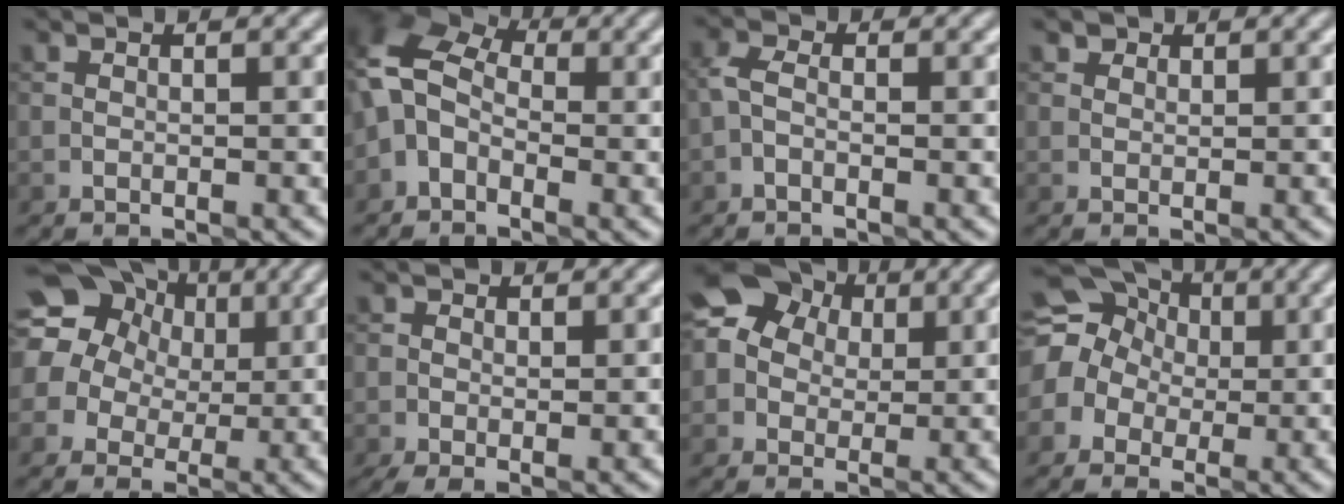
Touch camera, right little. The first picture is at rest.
{"total": 5.5, "force": [-0.7, 4.0, 3.6], "torque": [-0.058, 0.018, -0.029]}
{"total": 1.8, "force": [-0.5, 1.1, 1.3], "torque": [-0.031, 0.009, -0.015]}
{"total": 1.2, "force": [1.0, 0.7, 0.4], "torque": [-0.001, 0.000, 0.003]}
{"total": 14.0, "force": [6.2, 11.4, 5.2], "torque": [-0.126, 0.036, 0.103]}
{"total": 2.4, "force": [-0.5, 1.3, 1.9], "torque": [-0.038, -0.002, -0.009]}
{"total": 9.6, "force": [2.8, 8.4, 3.8], "torque": [-0.087, 0.039, 0.028]}
{"total": 14.3, "force": [3.1, 12.8, 5.4], "torque": [-0.130, 0.049, 0.003]}